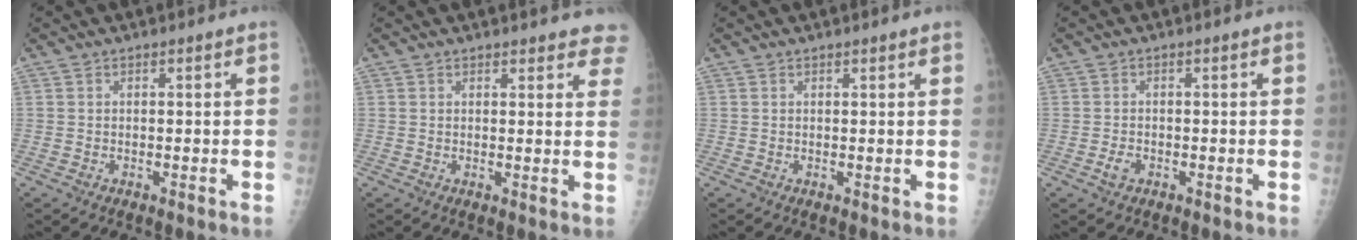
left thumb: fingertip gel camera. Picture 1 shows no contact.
{"total": 7.6, "force": [6.6, 2.2, 3.1], "torque": [0.001, -0.021, 0.060]}
{"total": 1.5, "force": [1.1, 0.0, 1.0], "torque": [-0.010, 0.003, 0.014]}
{"total": 1.6, "force": [-0.7, 1.0, 1.0], "torque": [-0.023, 0.004, -0.013]}